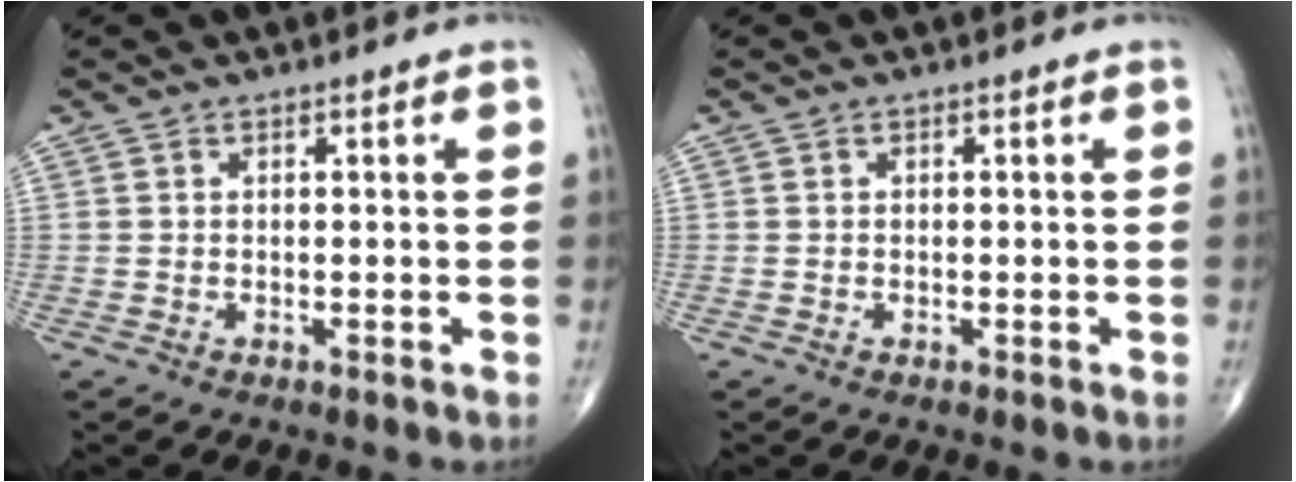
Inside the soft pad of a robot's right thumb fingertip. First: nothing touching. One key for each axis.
{"total": 0.0}